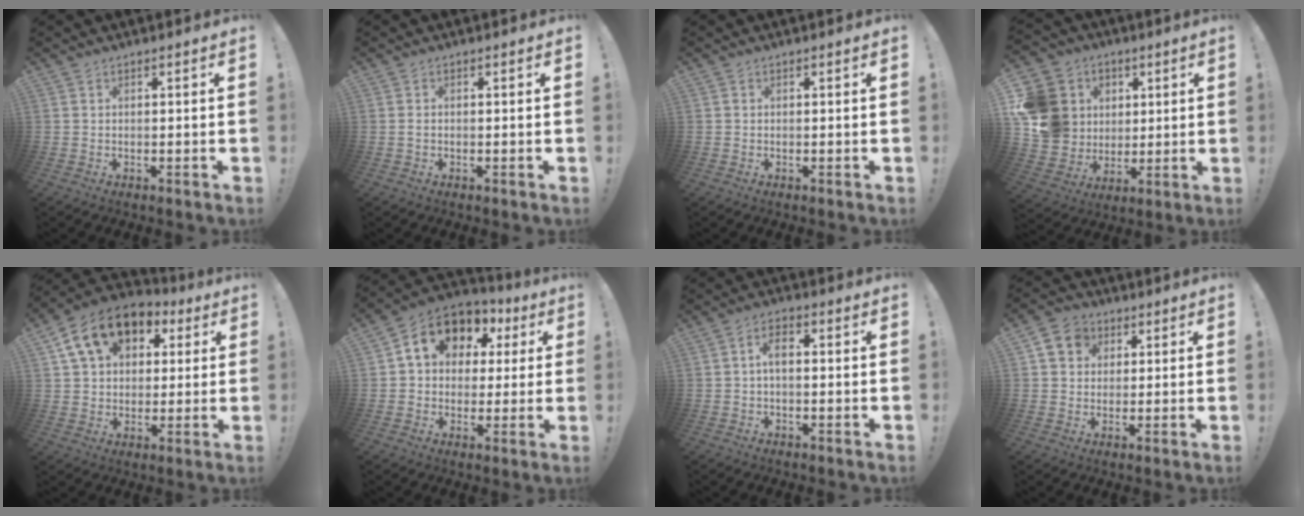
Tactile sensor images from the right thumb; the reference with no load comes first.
{"total": 0.7, "force": [-0.1, 0.3, 0.7], "torque": [-0.019, 0.005, -0.001]}
{"total": 0.0}
{"total": 16.9, "force": [3.7, 15.3, 6.1], "torque": [-0.104, -0.005, 0.102]}
{"total": 15.3, "force": [6.7, 10.9, 8.4], "torque": [-0.139, -0.016, 0.129]}
{"total": 11.9, "force": [4.5, 9.2, 6.2], "torque": [-0.097, -0.020, 0.084]}
{"total": 4.4, "force": [0.1, 2.1, 3.9], "torque": [-0.064, 0.008, 0.000]}
{"total": 8.1, "force": [2.7, 7.0, 3.1], "torque": [-0.044, 0.000, 0.055]}